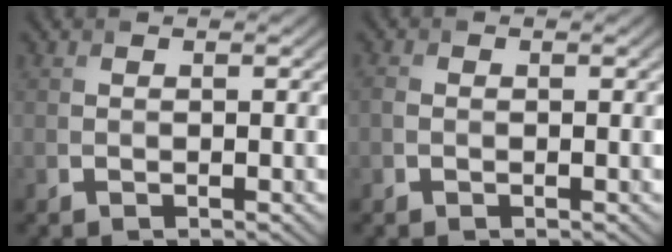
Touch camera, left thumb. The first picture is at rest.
{"total": 0.9, "force": [-0.3, 0.7, 0.5], "torque": [-0.014, -0.003, -0.010]}